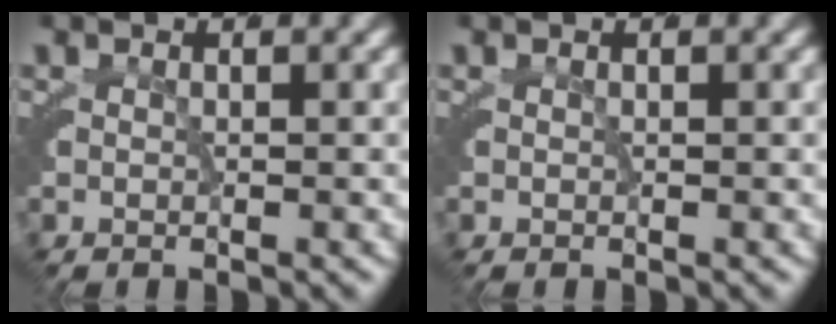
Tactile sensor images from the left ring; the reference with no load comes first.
{"total": 0.0}